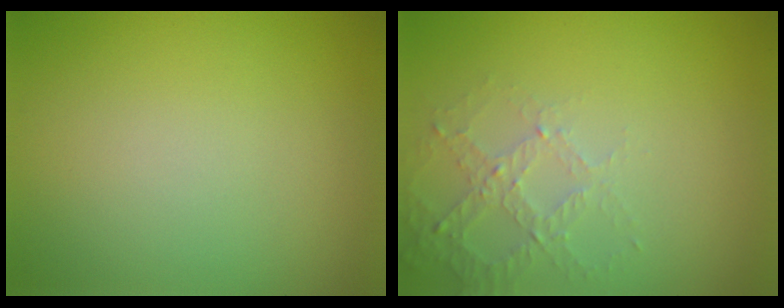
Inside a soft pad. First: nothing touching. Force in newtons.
{"total": 2.6, "press": 2.5, "slide": 0.8}